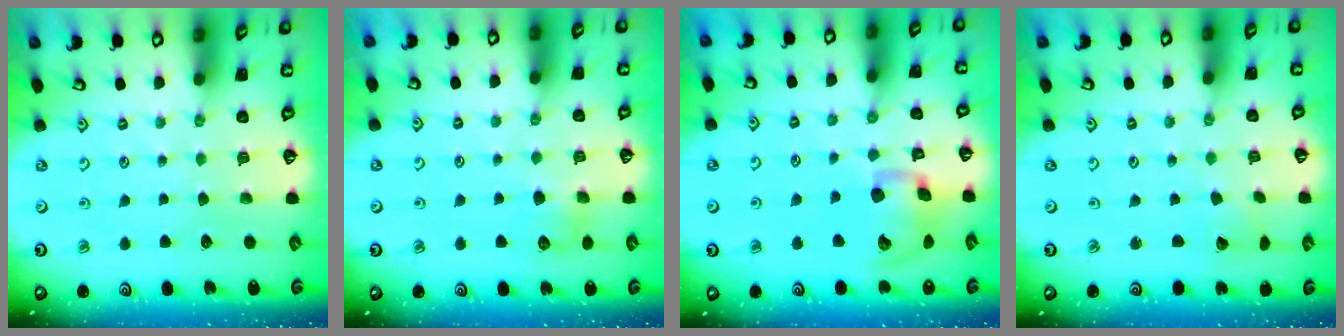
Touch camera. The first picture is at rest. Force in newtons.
{"total": 5.4, "press": 5.4, "slide": 0.7}
{"total": 14.3, "press": 14.2, "slide": 2.3}
{"total": 2.3, "press": 2.3, "slide": 0.0}